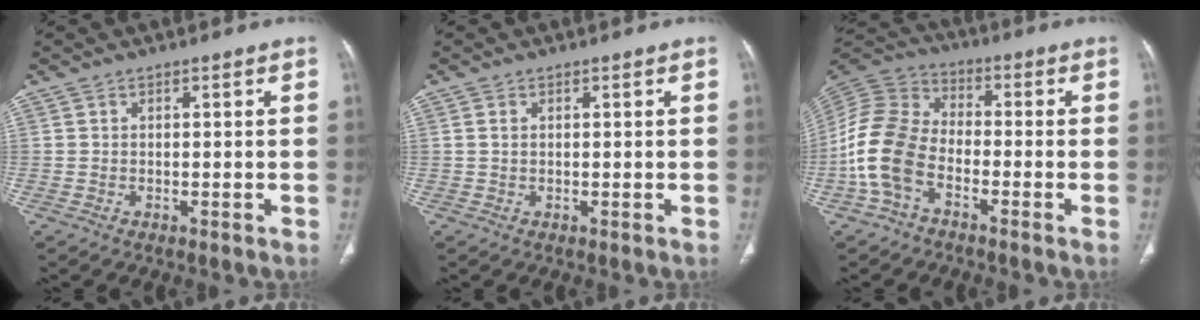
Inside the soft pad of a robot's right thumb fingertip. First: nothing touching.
{"total": 0.8, "force": [0.2, 0.6, 0.6], "torque": [-0.010, 0.000, 0.003]}
{"total": 12.7, "force": [-4.6, 8.1, 8.7], "torque": [-0.185, 0.039, -0.099]}